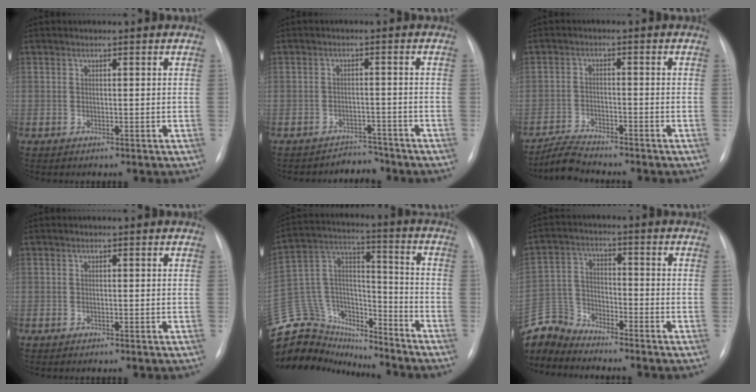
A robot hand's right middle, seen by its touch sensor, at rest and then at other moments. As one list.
[{"total": 3.2, "force": [-2.9, 0.6, -1.1], "torque": [0.022, 0.006, -0.039]}, {"total": 4.1, "force": [-4.1, -0.1, 0.6], "torque": [-0.017, -0.021, -0.076]}, {"total": 0.0}, {"total": 24.2, "force": [-21.8, 8.6, 6.2], "torque": [-0.176, 0.049, -0.350]}, {"total": 8.2, "force": [-8.1, 1.2, 0.0], "torque": [-0.012, 0.006, -0.164]}]